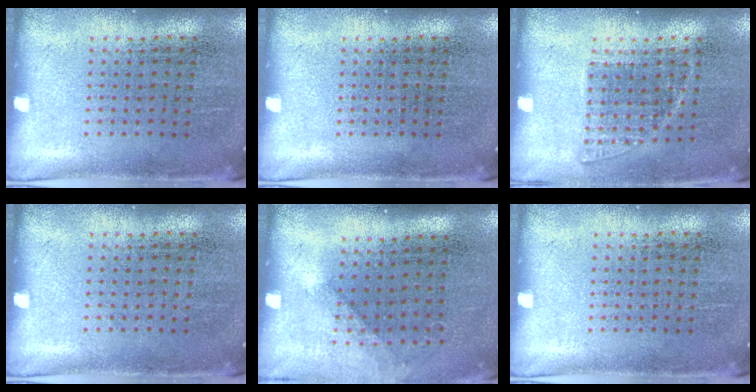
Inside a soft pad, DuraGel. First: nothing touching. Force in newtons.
{"total": 0.0}
{"total": 1.1, "press": 0.9, "slide": 0.5}
{"total": 0.0}
{"total": 1.2, "press": 0.9, "slide": 0.7}
{"total": 0.0}